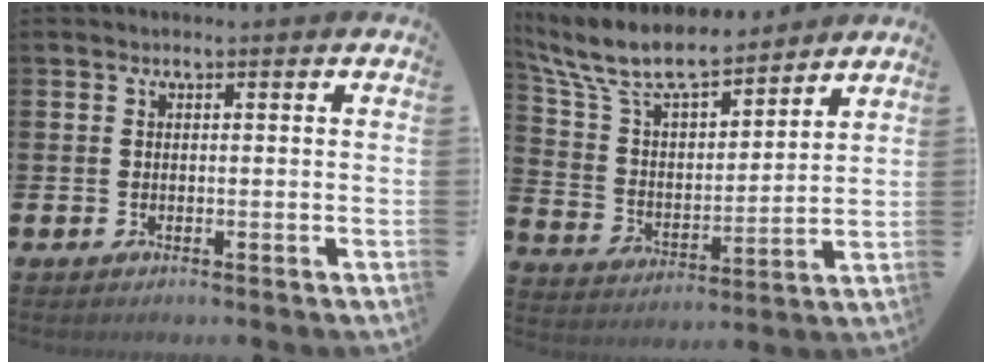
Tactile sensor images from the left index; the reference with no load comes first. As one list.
[{"total": 10.0, "force": [8.9, 2.5, 3.8], "torque": [-0.117, -0.055, 0.156]}]